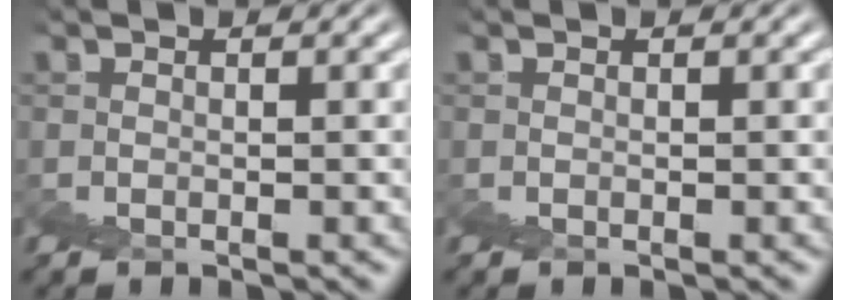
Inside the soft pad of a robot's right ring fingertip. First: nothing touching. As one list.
[{"total": 0.0}]